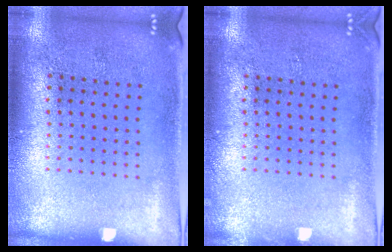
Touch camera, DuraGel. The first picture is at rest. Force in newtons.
{"total": 0.6, "press": 0.6, "slide": 0.1}